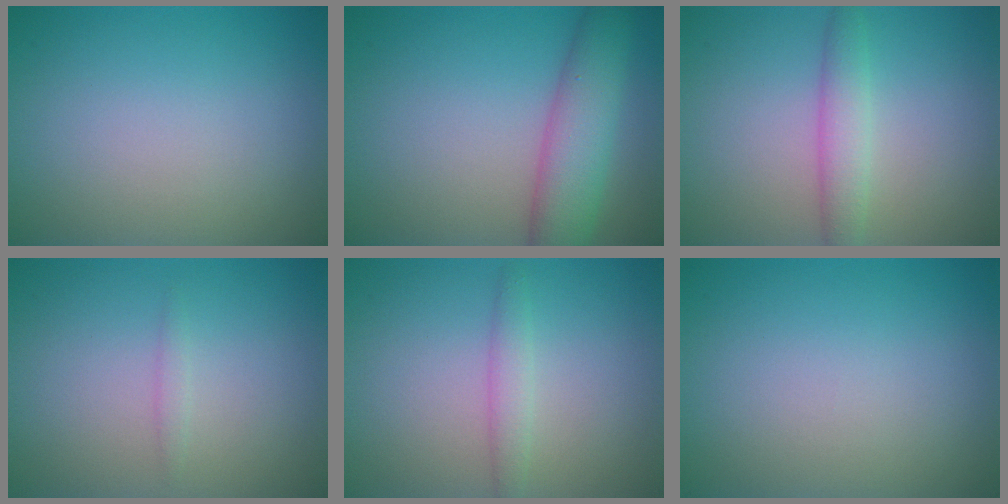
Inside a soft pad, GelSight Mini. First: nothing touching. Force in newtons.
{"total": 5.7, "press": 5.7, "slide": 0.2}
{"total": 2.6, "press": 2.6, "slide": 0.1}
{"total": 0.7, "press": 0.7, "slide": 0.1}
{"total": 1.6, "press": 1.6, "slide": 0.0}
{"total": 0.0}